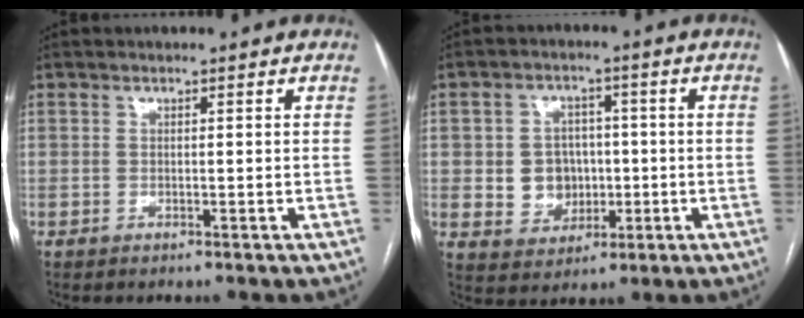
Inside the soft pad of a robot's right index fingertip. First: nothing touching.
{"total": 7.1, "force": [-0.3, 6.4, 3.0], "torque": [-0.050, 0.014, 0.004]}